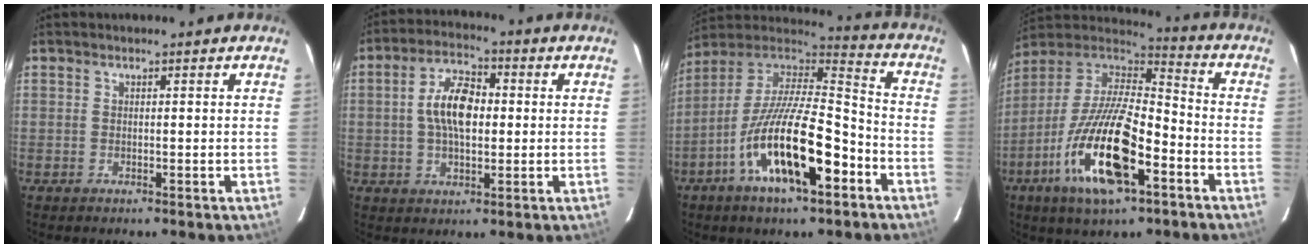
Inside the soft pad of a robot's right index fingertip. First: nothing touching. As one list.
[{"total": 9.0, "force": [0.5, 4.7, 7.7], "torque": [-0.144, 0.017, 0.008]}, {"total": 20.7, "force": [-9.2, 6.7, 17.3], "torque": [-0.313, -0.019, -0.167]}, {"total": 22.5, "force": [-10.0, 7.8, 18.6], "torque": [-0.364, -0.038, -0.187]}]